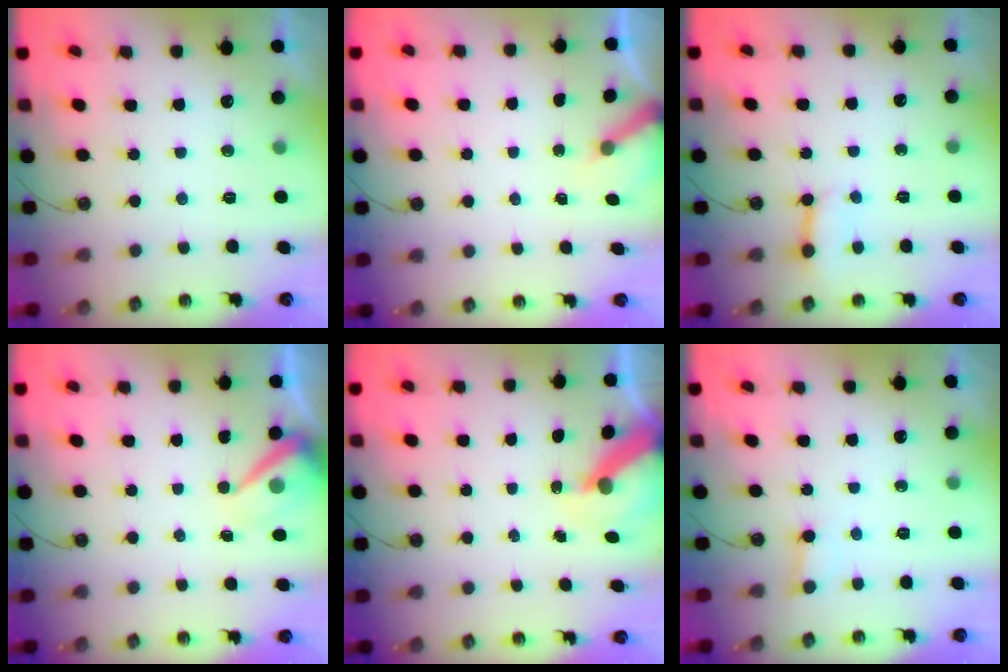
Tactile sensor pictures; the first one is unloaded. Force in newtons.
{"total": 3.4, "press": 3.4, "slide": 0.3}
{"total": 2.9, "press": 2.9, "slide": 0.2}
{"total": 7.7, "press": 7.6, "slide": 1.1}
{"total": 7.1, "press": 7.1, "slide": 0.9}
{"total": 2.2, "press": 2.2, "slide": 0.1}